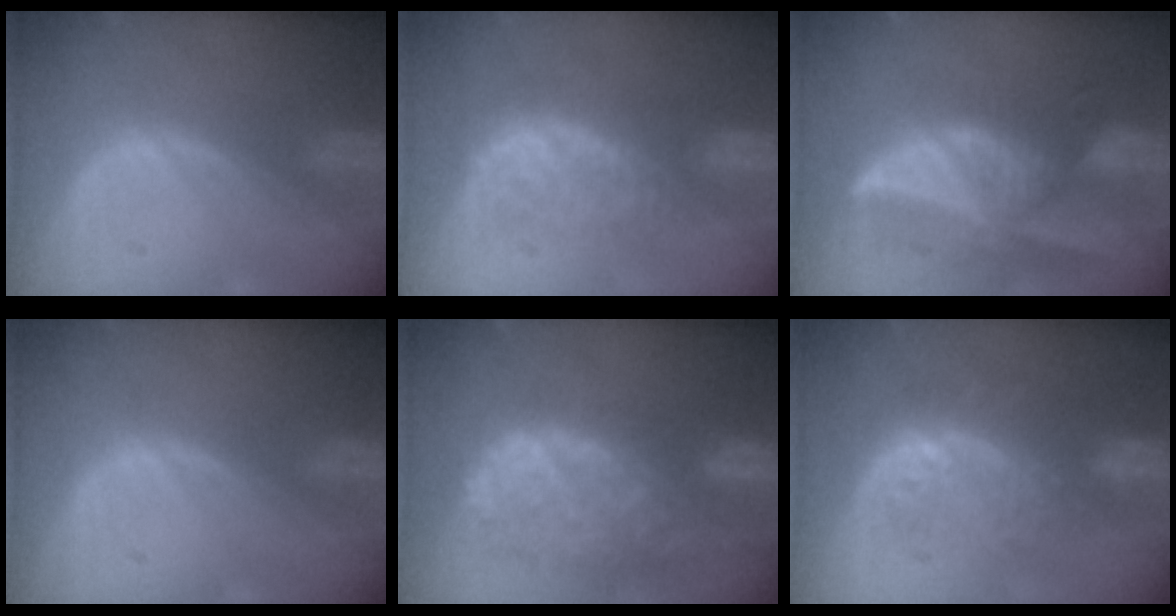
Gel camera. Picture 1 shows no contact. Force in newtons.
{"total": 7.7, "press": 7.3, "slide": 2.7}
{"total": 9.6, "press": 8.4, "slide": 4.5}
{"total": 0.0}
{"total": 12.3, "press": 10.1, "slide": 7.0}
{"total": 9.2, "press": 9.0, "slide": 1.8}